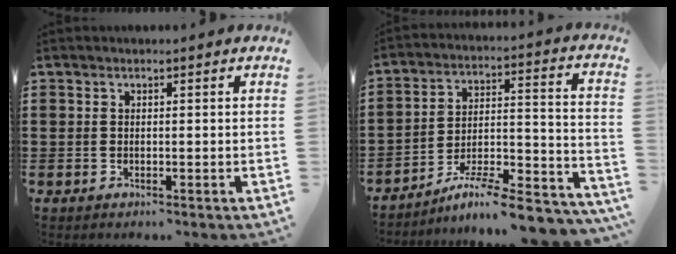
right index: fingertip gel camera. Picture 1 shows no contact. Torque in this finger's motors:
{"motor_torque": [2.14, 0.00, 0.45, 0.13]}